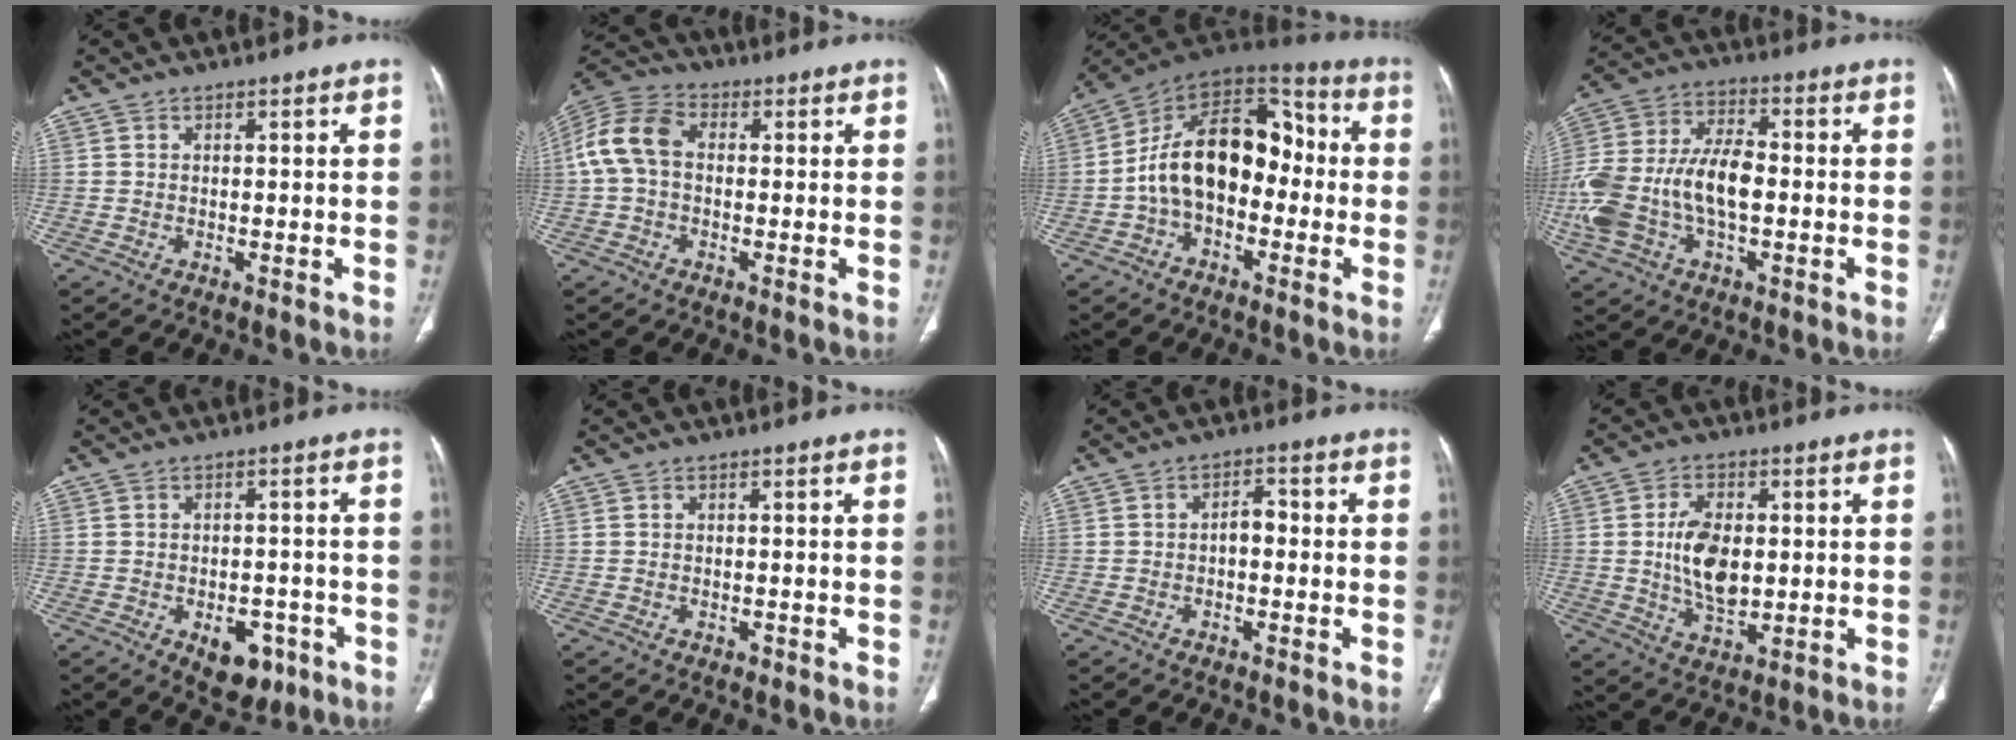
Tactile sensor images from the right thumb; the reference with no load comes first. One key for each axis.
{"total": 10.1, "fx": 0.5, "fy": 7.0, "fz": 7.3, "tx": -0.150, "ty": 0.031, "tz": 0.000}
{"total": 17.9, "fx": -2.0, "fy": 11.4, "fz": 13.7, "tx": -0.197, "ty": 0.059, "tz": -0.045}
{"total": 18.4, "fx": -2.9, "fy": 10.1, "fz": 15.1, "tx": -0.334, "ty": 0.028, "tz": -0.052}
{"total": 7.6, "fx": -3.5, "fy": 4.8, "fz": 4.8, "tx": -0.037, "ty": 0.017, "tz": -0.039}
{"total": 0.7, "fx": -0.5, "fy": 0.5, "fz": 0.2, "tx": -0.003, "ty": 0.001, "tz": -0.009}
{"total": 3.1, "fx": -0.7, "fy": 1.8, "fz": 2.4, "tx": -0.028, "ty": 0.017, "tz": -0.017}
{"total": 10.0, "fx": 0.3, "fy": 5.8, "fz": 8.1, "tx": -0.141, "ty": -0.005, "tz": 0.012}